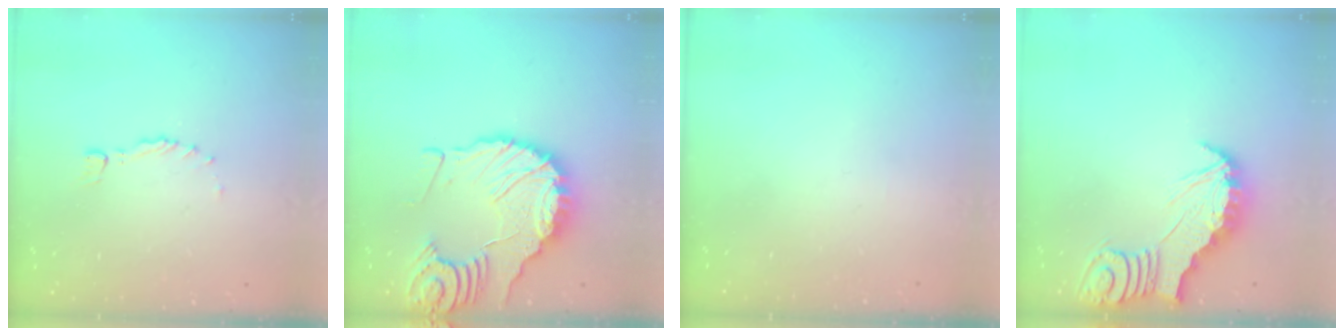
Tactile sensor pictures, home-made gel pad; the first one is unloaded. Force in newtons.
{"total": 16.8, "press": 16.8, "slide": 1.8}
{"total": 0.0}
{"total": 2.8, "press": 2.8, "slide": 0.3}